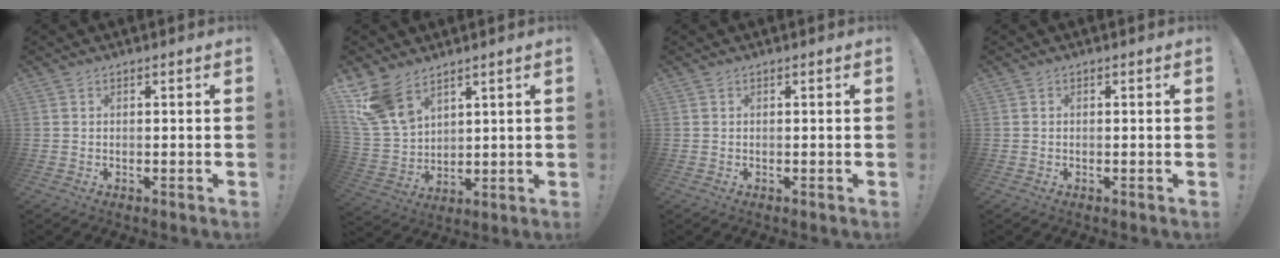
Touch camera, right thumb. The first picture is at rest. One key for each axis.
{"total": 13.1, "fx": 8.7, "fy": 7.6, "fz": 6.2, "tx": -0.136, "ty": -0.046, "tz": 0.173}
{"total": 0.0}
{"total": 0.0}